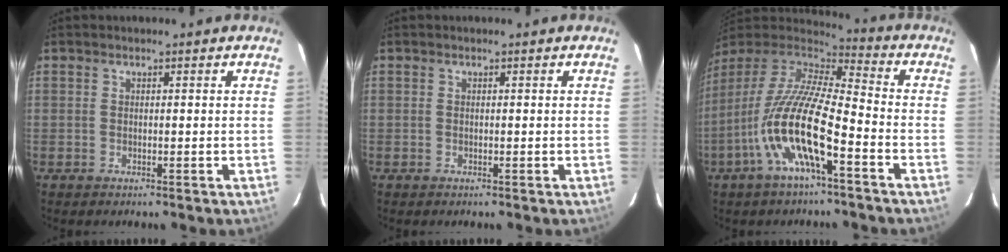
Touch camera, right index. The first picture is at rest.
{"total": 0.0}
{"total": 17.1, "force": [-7.1, 3.9, 15.1], "torque": [-0.284, -0.022, -0.143]}